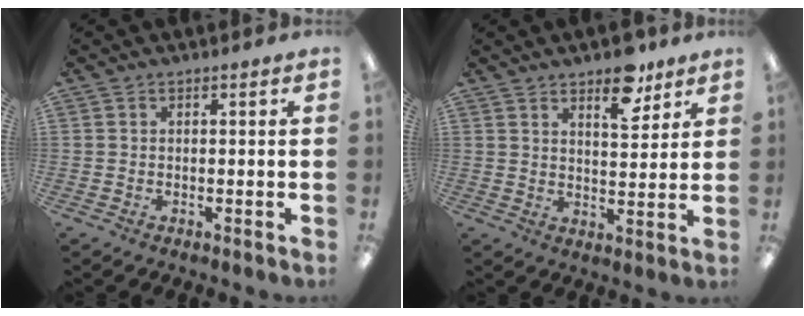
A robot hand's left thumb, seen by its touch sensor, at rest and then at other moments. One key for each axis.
{"total": 9.2, "fx": 6.6, "fy": 3.8, "fz": 5.1, "tx": -0.053, "ty": -0.041, "tz": 0.109}